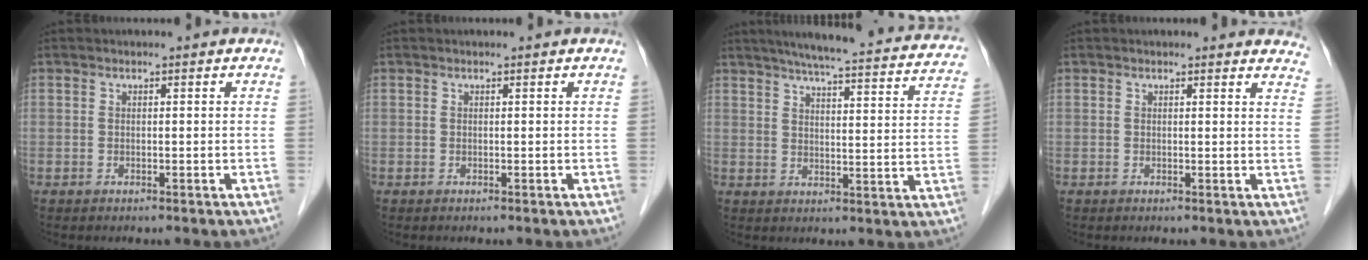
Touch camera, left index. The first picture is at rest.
{"total": 0.5, "force": [0.5, 0.0, 0.2], "torque": [-0.003, 0.005, 0.007]}
{"total": 24.6, "force": [21.7, 2.7, 11.3], "torque": [-0.156, -0.013, 0.256]}
{"total": 8.8, "force": [8.5, 1.7, 1.6], "torque": [0.016, -0.015, 0.058]}